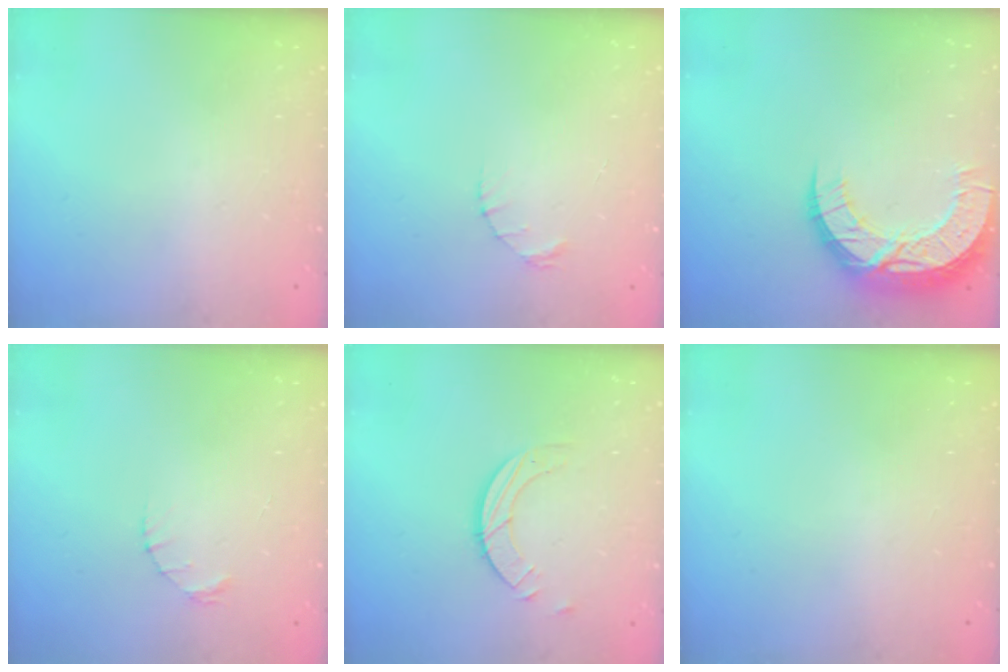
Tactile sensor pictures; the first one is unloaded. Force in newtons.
{"total": 1.4, "press": 1.4, "slide": 0.2}
{"total": 13.7, "press": 13.7, "slide": 1.0}
{"total": 1.4, "press": 1.4, "slide": 0.2}
{"total": 3.9, "press": 3.9, "slide": 0.4}
{"total": 0.0}